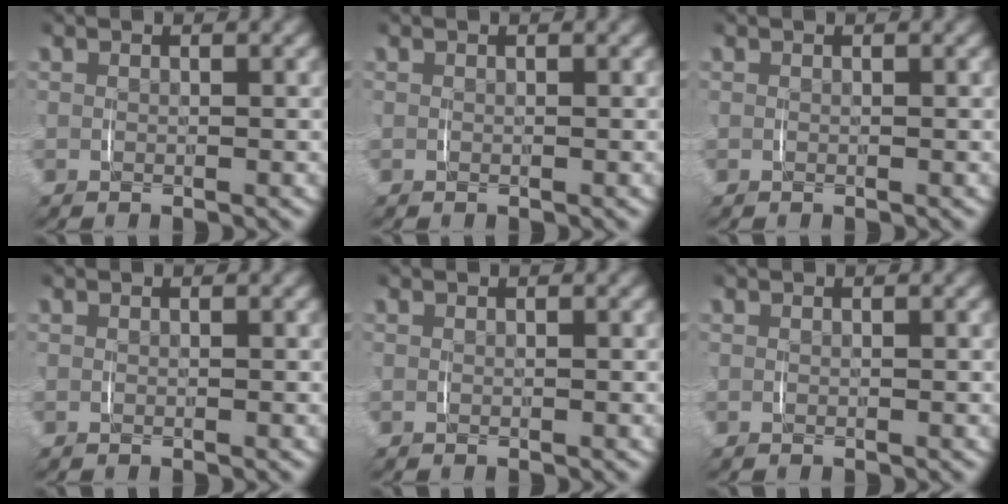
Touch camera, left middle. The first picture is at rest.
{"total": 0.0}
{"total": 0.0}
{"total": 0.0}
{"total": 0.0}
{"total": 0.0}